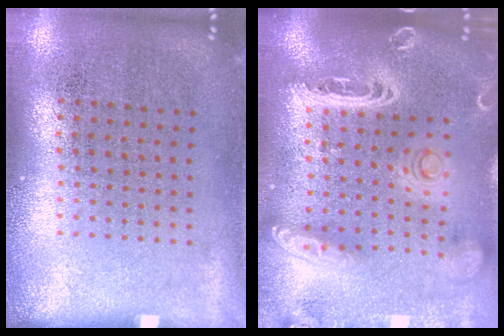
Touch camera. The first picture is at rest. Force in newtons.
{"total": 3.2, "press": 2.6, "slide": 1.8}